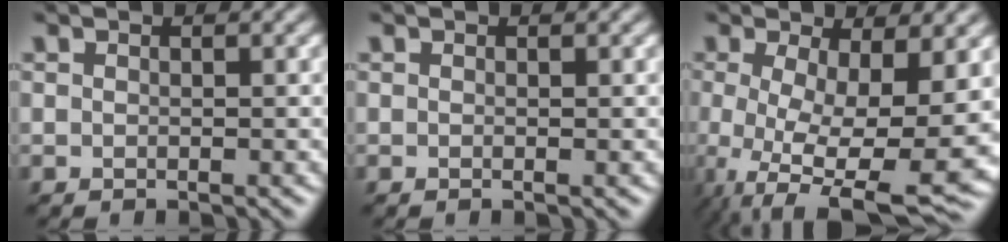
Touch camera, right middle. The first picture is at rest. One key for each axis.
{"total": 0.0}
{"total": 10.5, "fx": -1.4, "fy": 3.6, "fz": 9.8, "tx": -0.162, "ty": -0.019, "tz": -0.014}